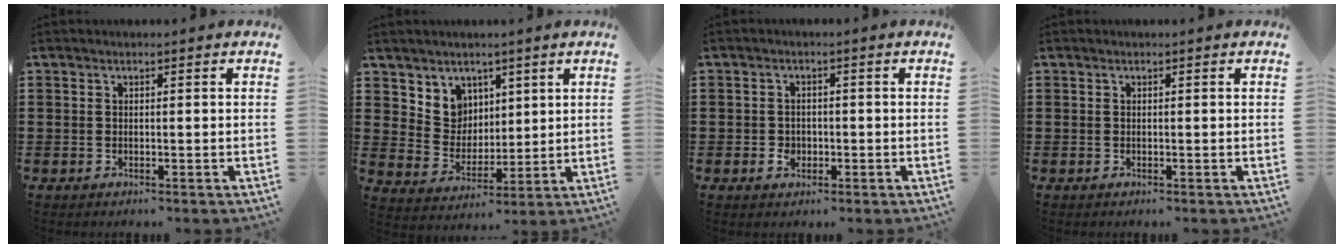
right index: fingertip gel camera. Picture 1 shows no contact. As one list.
[{"total": 6.6, "force": [3.9, 5.2, 0.6], "torque": [-0.040, -0.009, 0.075]}, {"total": 2.0, "force": [-0.7, 1.5, 1.1], "torque": [-0.024, -0.001, -0.014]}, {"total": 0.0}]